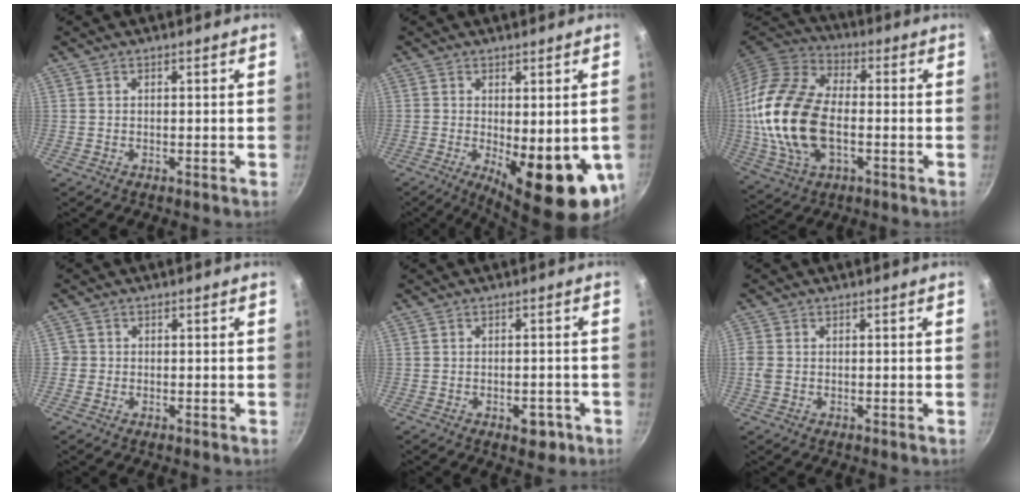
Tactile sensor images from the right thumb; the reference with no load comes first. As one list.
[{"total": 15.1, "force": [-3.0, 5.4, 13.8], "torque": [-0.162, -0.021, -0.026]}, {"total": 21.3, "force": [-1.9, 12.8, 17.0], "torque": [-0.331, 0.024, -0.040]}, {"total": 1.3, "force": [-0.4, 1.3, 0.2], "torque": [0.002, 0.004, -0.009]}, {"total": 4.1, "force": [-1.9, 2.4, 2.7], "torque": [-0.017, 0.016, -0.016]}, {"total": 2.2, "force": [-0.1, 1.8, 1.4], "torque": [-0.029, 0.001, -0.003]}]